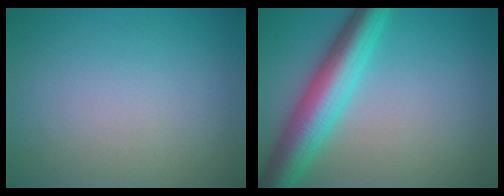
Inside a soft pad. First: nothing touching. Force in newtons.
{"total": 7.0, "press": 7.0, "slide": 0.2}